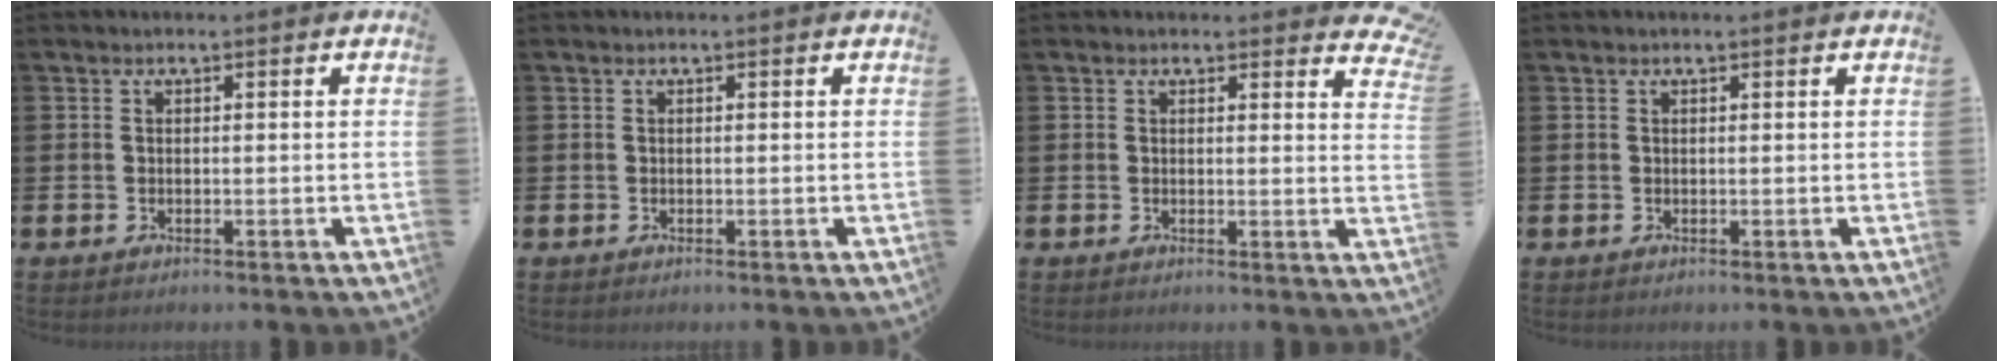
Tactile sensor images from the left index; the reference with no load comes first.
{"total": 0.0}
{"total": 2.2, "force": [2.1, 0.6, 0.2], "torque": [0.008, -0.015, 0.034]}
{"total": 0.0}